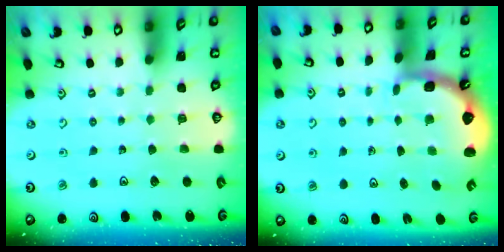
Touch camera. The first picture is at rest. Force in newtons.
{"total": 2.5, "press": 1.9, "slide": 1.6}